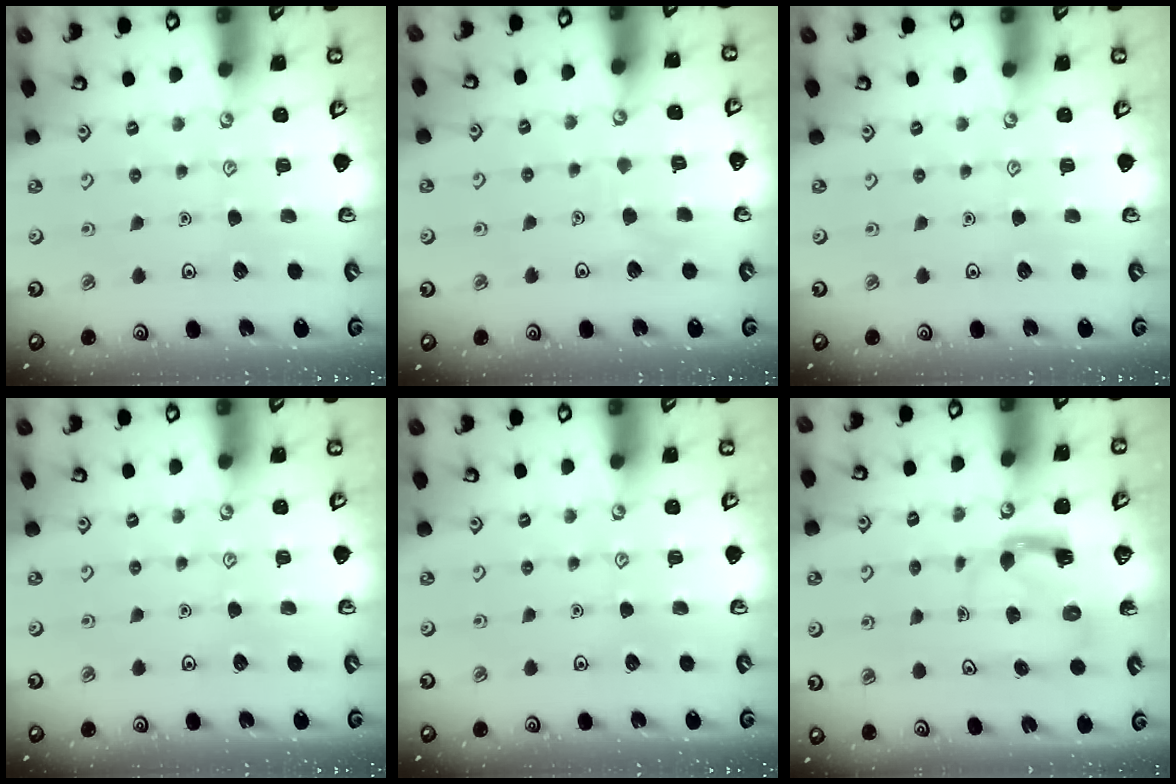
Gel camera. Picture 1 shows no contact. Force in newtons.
{"total": 3.9, "press": 3.9, "slide": 0.3}
{"total": 0.0}
{"total": 0.0}
{"total": 0.0}
{"total": 3.9, "press": 3.9, "slide": 0.7}